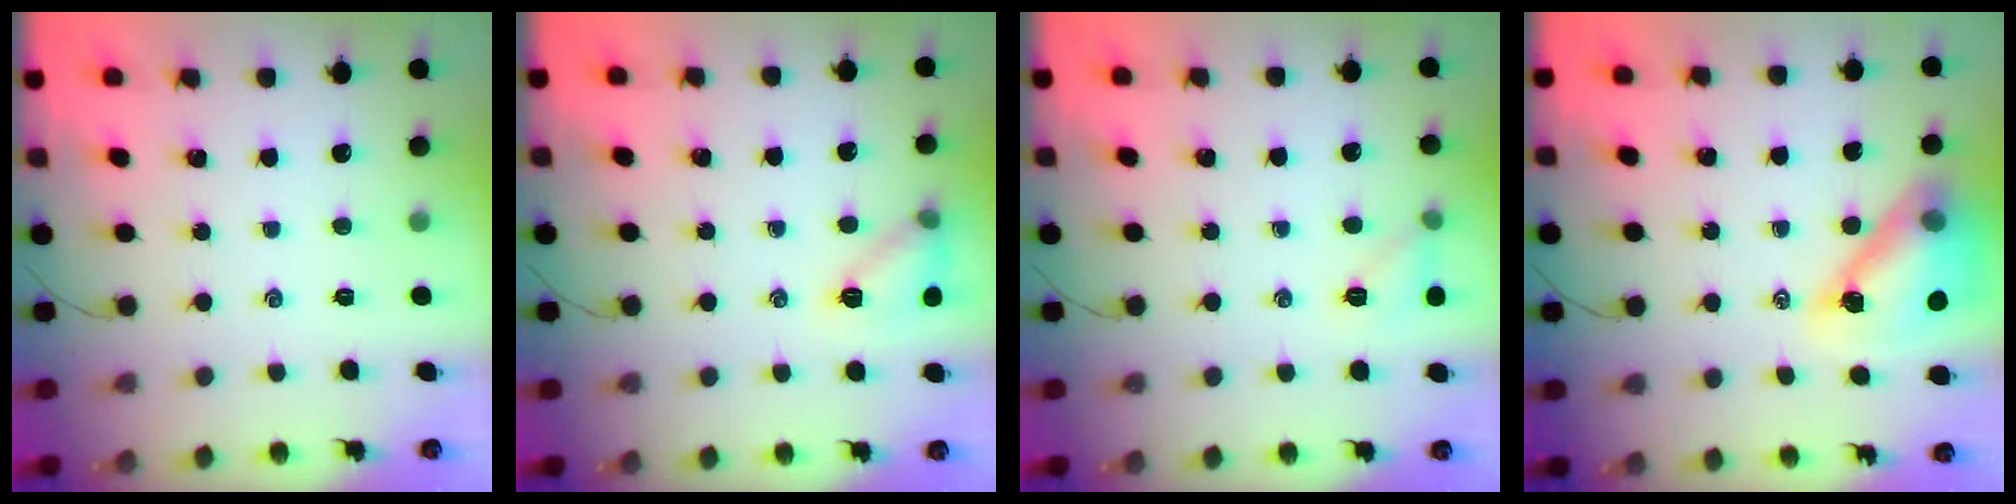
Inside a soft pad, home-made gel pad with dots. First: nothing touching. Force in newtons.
{"total": 9.7, "press": 9.7, "slide": 0.5}
{"total": 7.2, "press": 7.0, "slide": 1.9}
{"total": 14.4, "press": 13.8, "slide": 4.2}